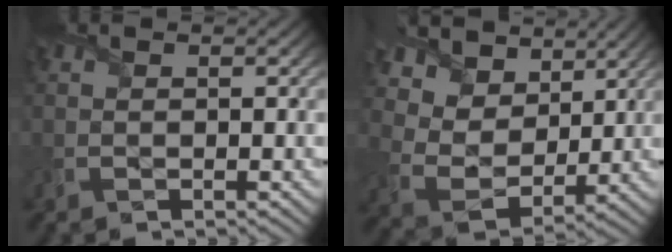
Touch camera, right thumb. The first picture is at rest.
{"total": 10.9, "force": [6.7, 7.2, 4.7], "torque": [-0.146, 0.017, 0.114]}